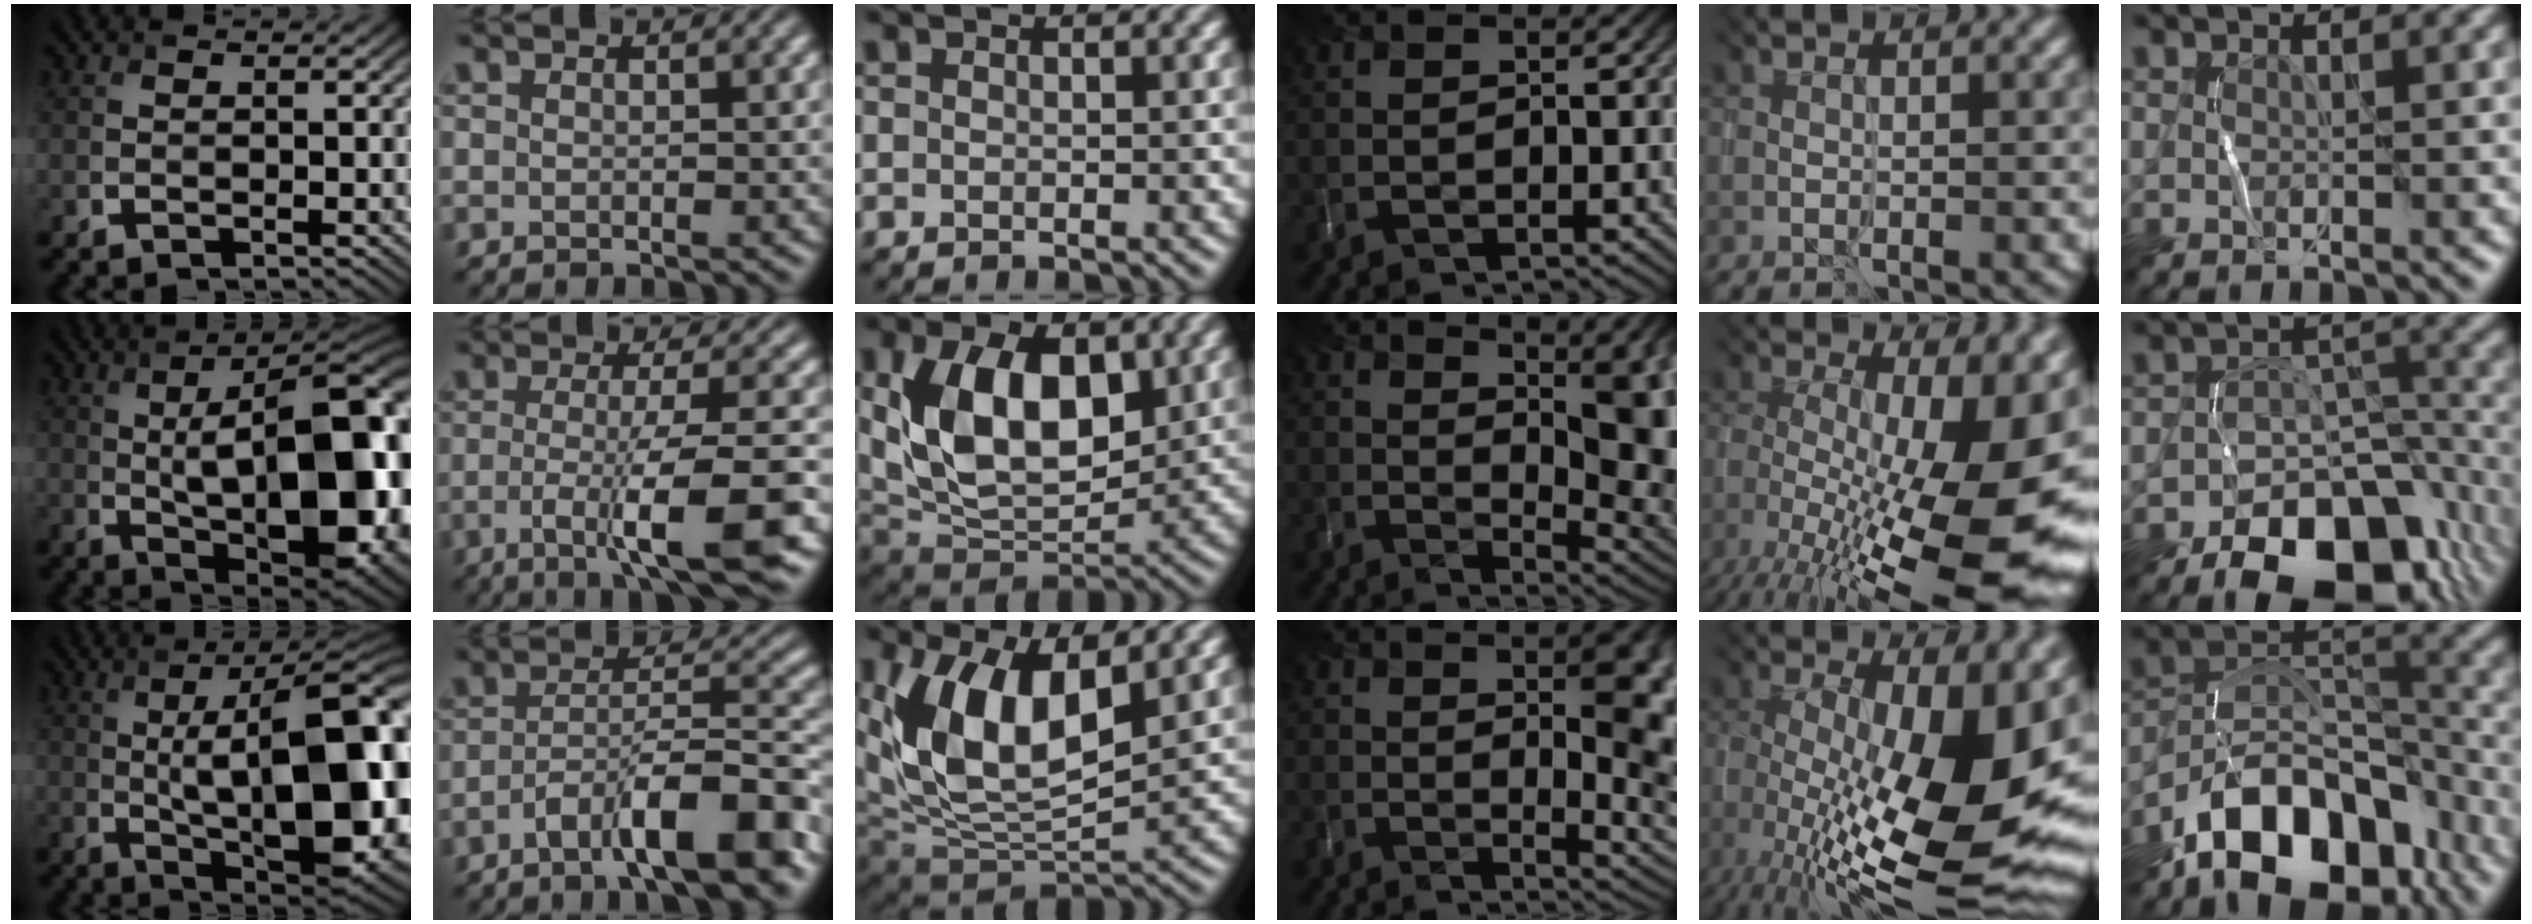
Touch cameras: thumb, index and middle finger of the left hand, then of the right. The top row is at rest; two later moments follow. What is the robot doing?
{"motion": "wrap", "object": "string"}